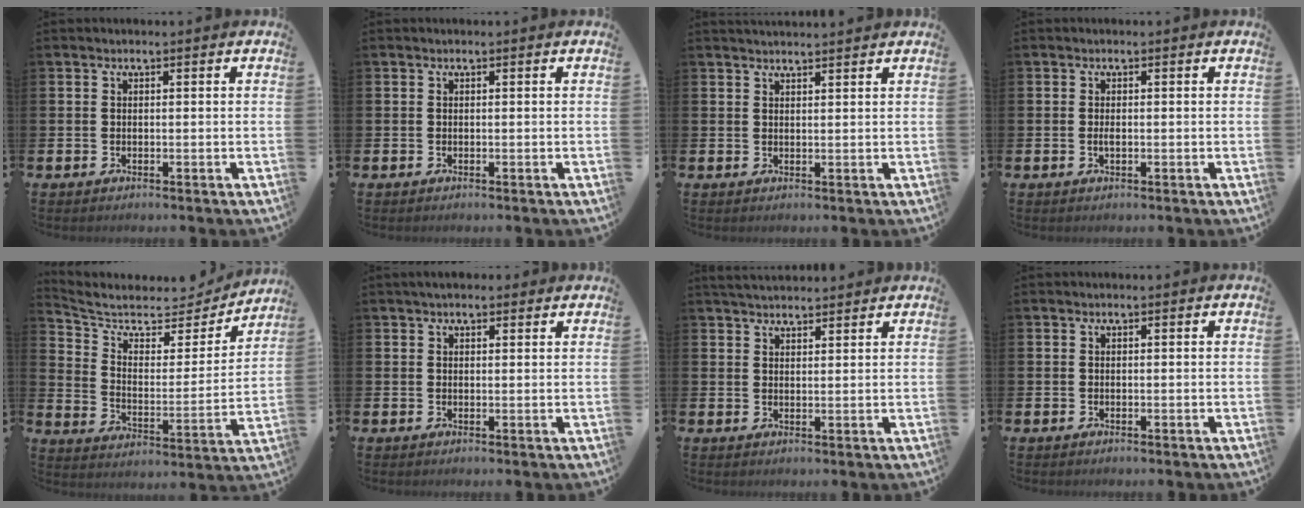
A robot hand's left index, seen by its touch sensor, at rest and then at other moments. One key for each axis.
{"total": 0.0}
{"total": 1.9, "fx": 1.9, "fy": 0.0, "fz": 0.1, "tx": 0.008, "ty": -0.012, "tz": 0.031}
{"total": 0.9, "fx": -0.1, "fy": 0.3, "fz": 0.8, "tx": -0.013, "ty": -0.001, "tz": -0.004}
{"total": 6.9, "fx": 6.1, "fy": 2.7, "fz": 1.5, "tx": -0.062, "ty": -0.053, "tz": 0.099}
{"total": 2.0, "fx": 1.8, "fy": 0.8, "fz": 0.5, "tx": -0.001, "ty": -0.001, "tz": 0.030}
{"total": 3.2, "fx": 3.2, "fy": 0.5, "fz": 0.4, "tx": -0.014, "ty": -0.012, "tz": 0.059}
{"total": 0.0}